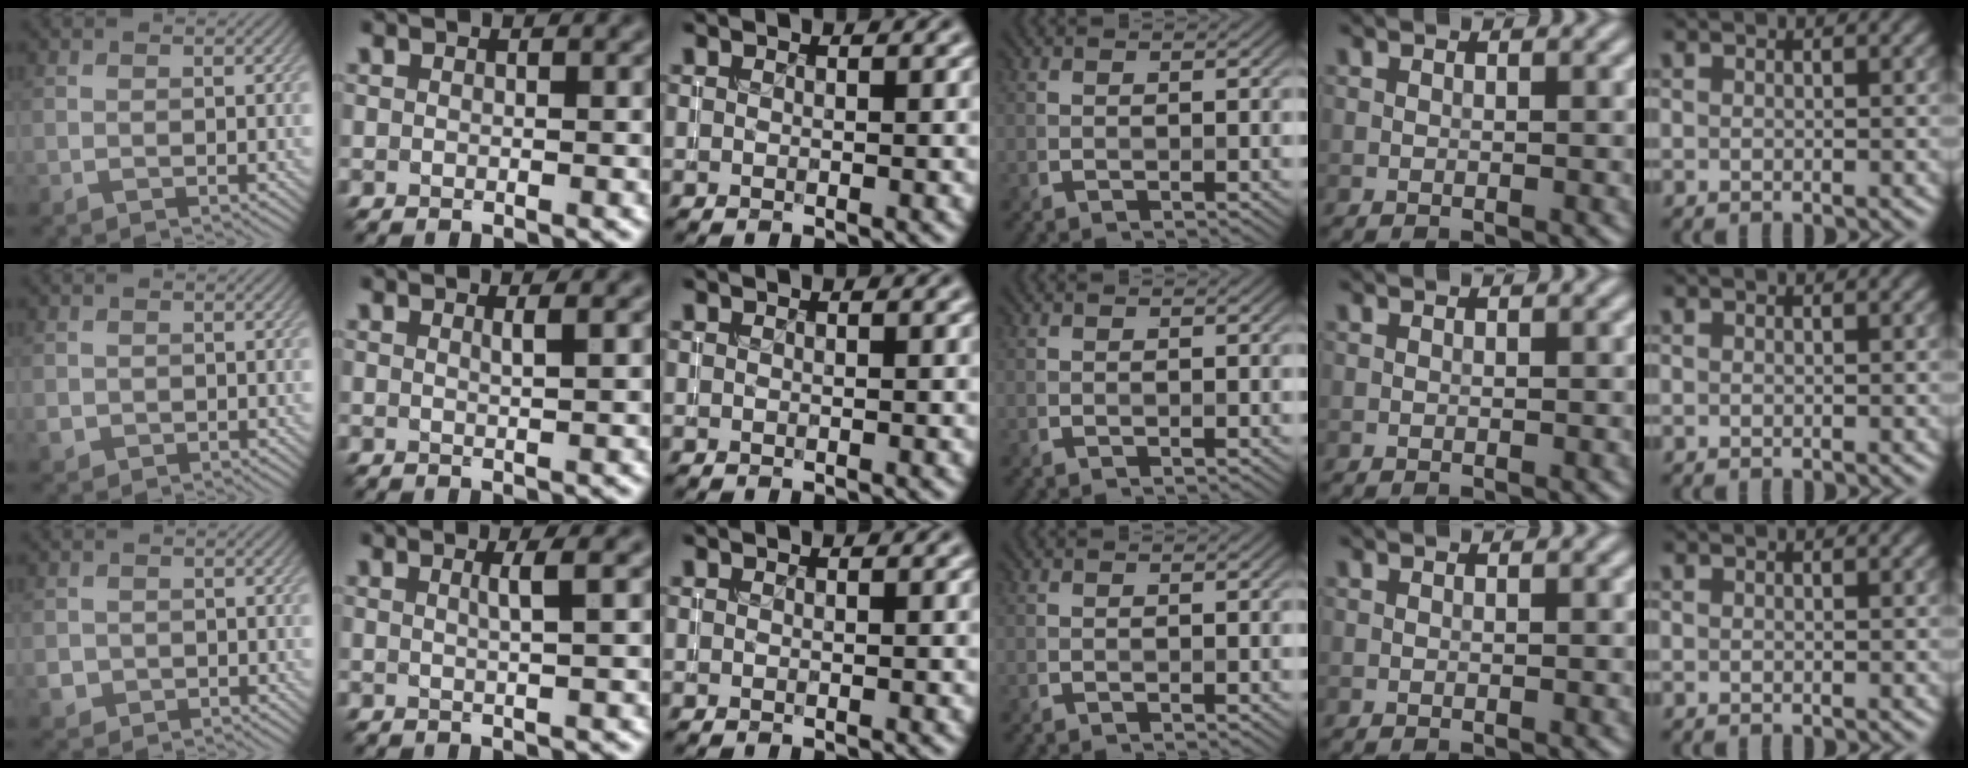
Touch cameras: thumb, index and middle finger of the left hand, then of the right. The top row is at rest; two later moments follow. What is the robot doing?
{"motion": "insert", "object": "coin"}